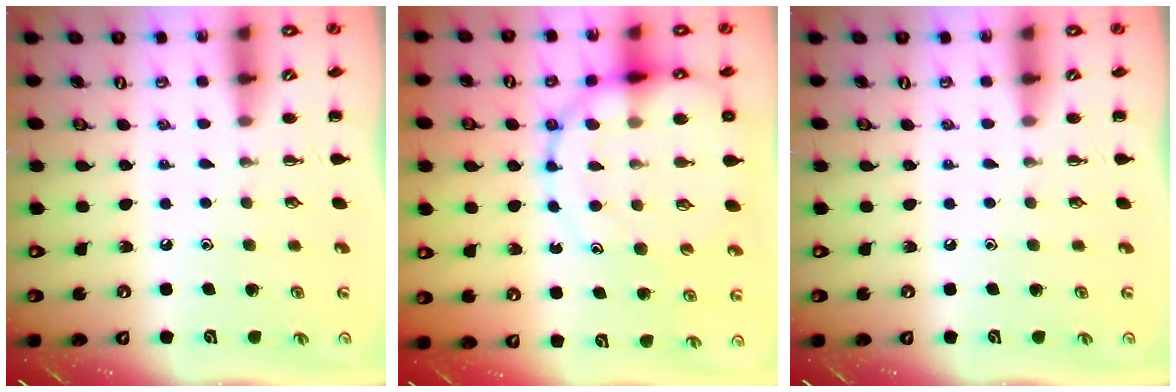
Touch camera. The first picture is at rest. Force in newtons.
{"total": 17.1, "press": 16.8, "slide": 3.2}
{"total": 0.0}